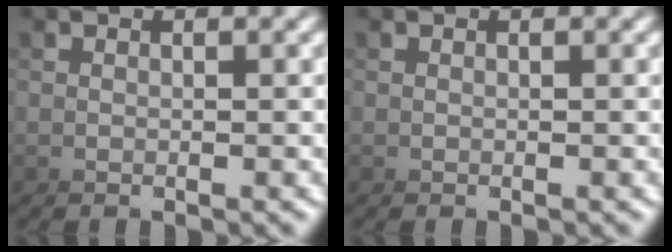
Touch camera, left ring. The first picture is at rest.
{"total": 0.0}